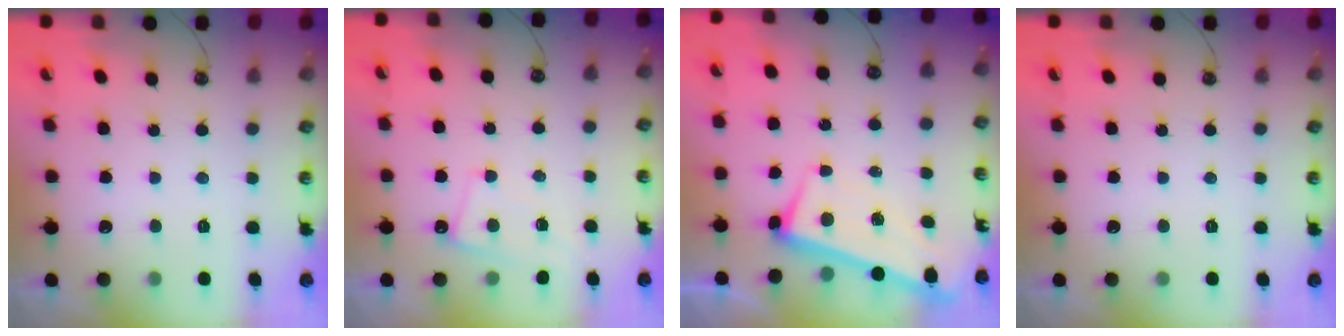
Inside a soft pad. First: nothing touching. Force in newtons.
{"total": 2.4, "press": 2.4, "slide": 0.6}
{"total": 1.5, "press": 0.5, "slide": 1.4}
{"total": 0.0}